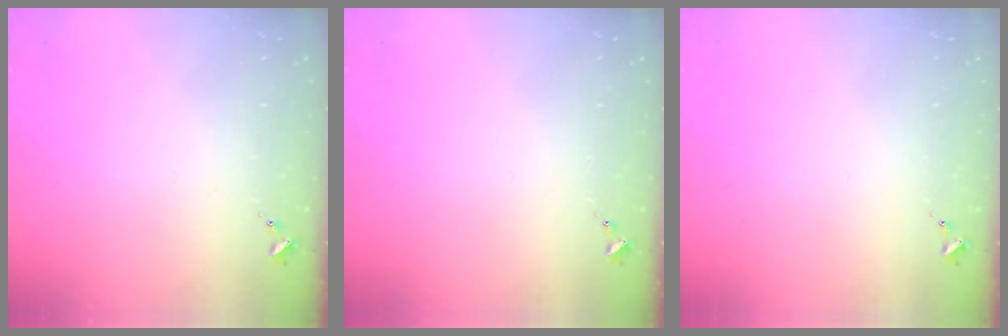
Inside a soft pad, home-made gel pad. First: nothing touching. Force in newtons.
{"total": 0.0}
{"total": 0.0}